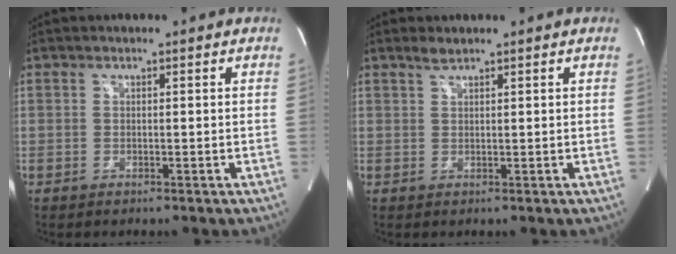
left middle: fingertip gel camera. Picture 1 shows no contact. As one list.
[{"total": 1.4, "force": [1.3, 0.0, 0.6], "torque": [-0.016, 0.004, 0.029]}]